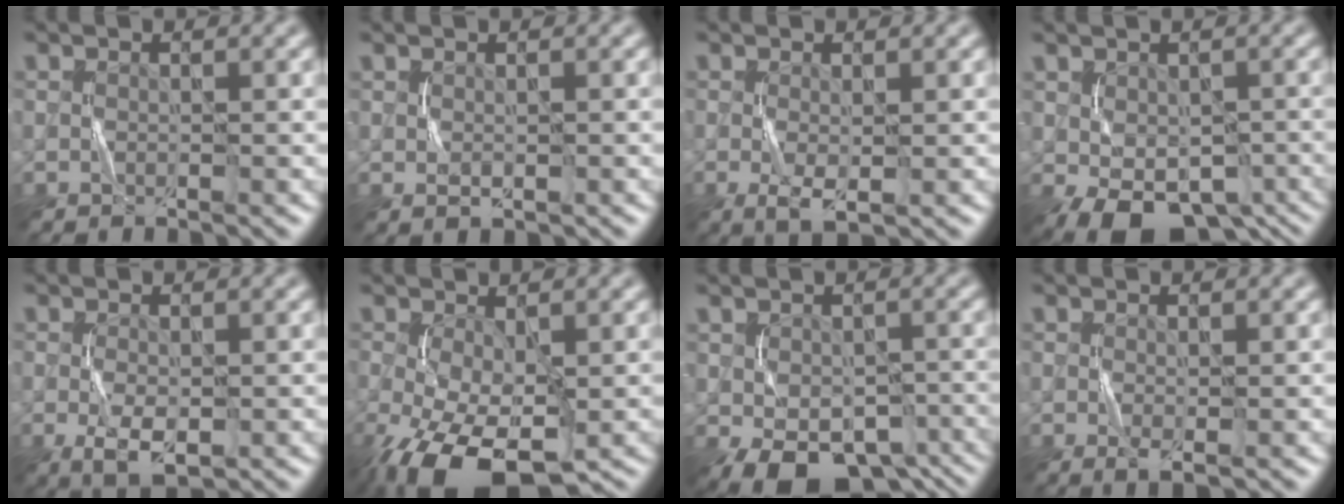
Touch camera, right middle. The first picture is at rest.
{"total": 1.0, "force": [0.1, 0.6, 0.8], "torque": [-0.016, -0.003, 0.007]}
{"total": 2.1, "force": [-0.4, 0.7, 1.9], "torque": [-0.043, -0.006, -0.006]}
{"total": 8.1, "force": [-4.0, 4.5, 5.4], "torque": [-0.095, -0.023, -0.051]}
{"total": 3.3, "force": [-1.0, 1.6, 2.8], "torque": [-0.056, -0.007, -0.016]}
{"total": 9.6, "force": [-3.8, 4.8, 7.4], "torque": [-0.162, -0.032, -0.060]}
{"total": 8.8, "force": [-4.9, 4.8, 5.6], "torque": [-0.090, -0.025, -0.064]}
{"total": 1.1, "force": [-0.1, 0.2, 1.0], "torque": [-0.020, -0.006, -0.003]}